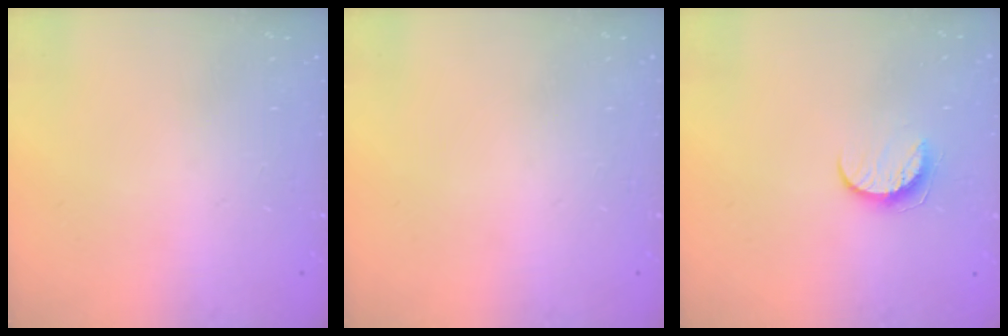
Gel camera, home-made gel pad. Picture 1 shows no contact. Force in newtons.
{"total": 0.0}
{"total": 8.1, "press": 8.1, "slide": 0.6}